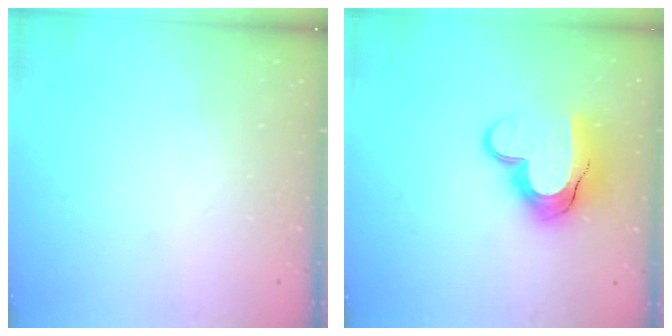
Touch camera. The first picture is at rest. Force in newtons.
{"total": 16.0, "press": 16.0, "slide": 1.0}